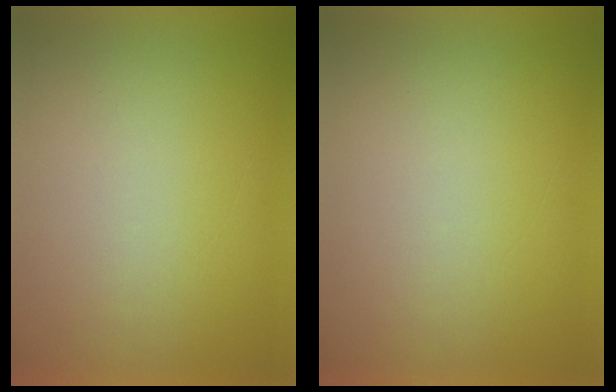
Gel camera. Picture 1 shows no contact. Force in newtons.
{"total": 0.0}